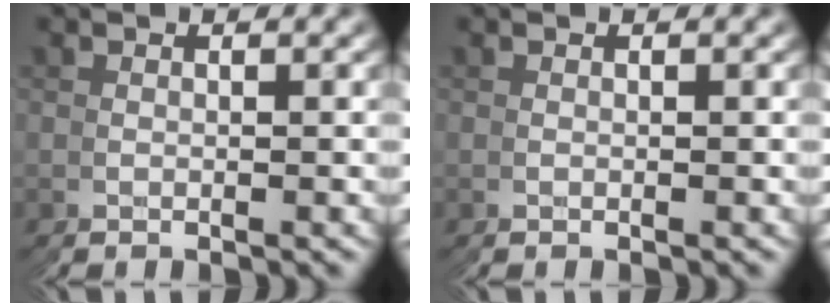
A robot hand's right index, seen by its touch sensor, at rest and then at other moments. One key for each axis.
{"total": 0.0}